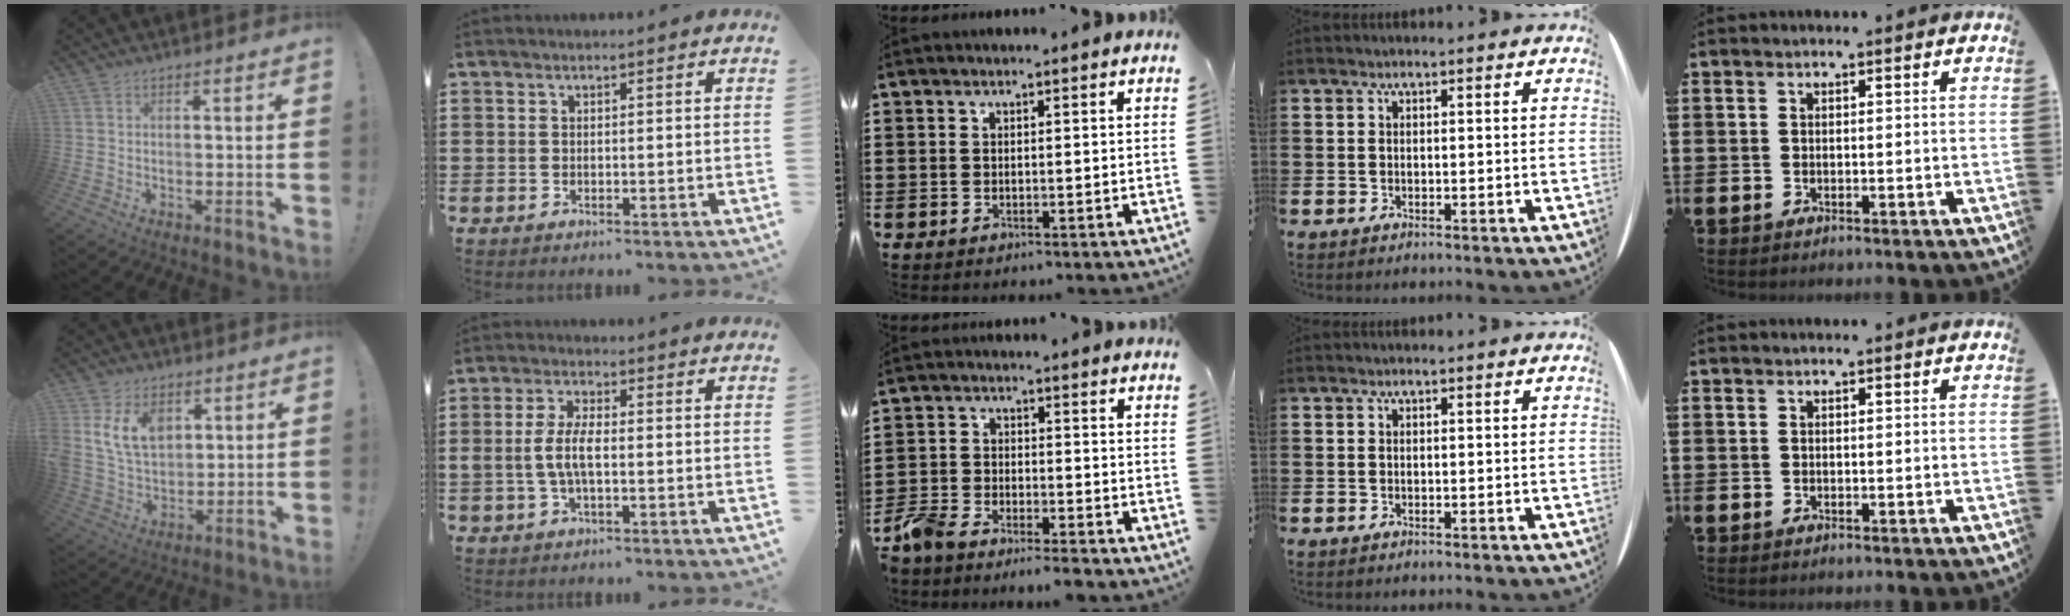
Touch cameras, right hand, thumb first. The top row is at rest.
{"thumb": {"total": 12.3, "force": [5.5, 8.7, 6.8], "torque": [-0.127, -0.019, 0.108]}, "index": {"total": 5.3, "force": [-0.6, 2.1, 4.8], "torque": [-0.114, -0.003, -0.020]}, "middle": {"total": 5.2, "force": [-4.9, 0.8, 1.3], "torque": [-0.059, -0.005, -0.106]}}